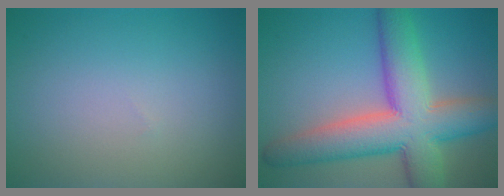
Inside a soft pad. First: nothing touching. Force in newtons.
{"total": 10.4, "press": 10.4, "slide": 0.4}